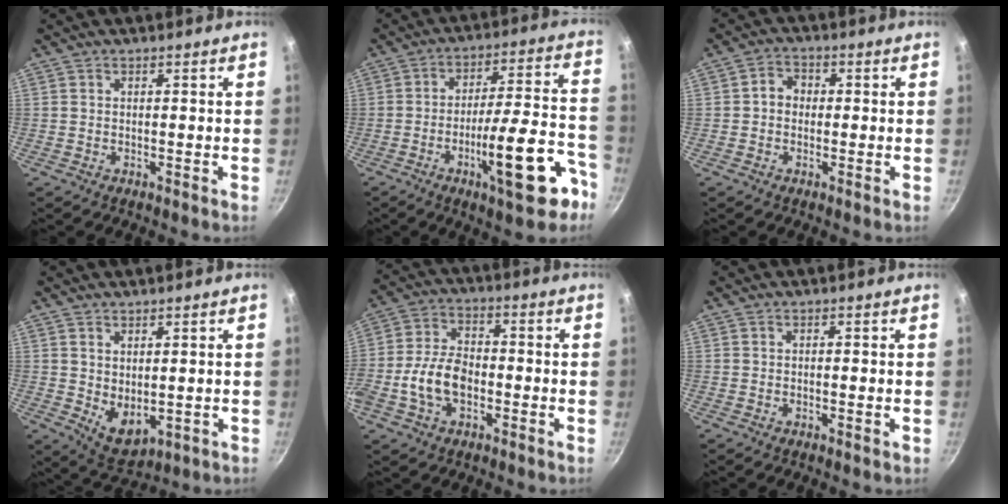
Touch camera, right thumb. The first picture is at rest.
{"total": 17.9, "force": [-8.4, 5.0, 15.0], "torque": [-0.192, 0.054, -0.121]}
{"total": 3.7, "force": [-0.2, 3.1, 1.8], "torque": [-0.012, 0.010, -0.012]}
{"total": 6.1, "force": [1.0, 3.8, 4.6], "torque": [-0.061, -0.024, 0.036]}
{"total": 10.5, "force": [-2.8, 6.7, 7.5], "torque": [-0.129, 0.031, -0.061]}
{"total": 0.7, "force": [-0.2, 0.1, 0.6], "torque": [-0.012, 0.001, -0.005]}